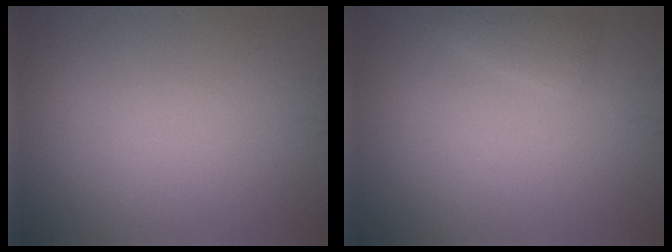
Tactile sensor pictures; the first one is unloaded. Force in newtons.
{"total": 1.4, "press": 1.4, "slide": 0.1}